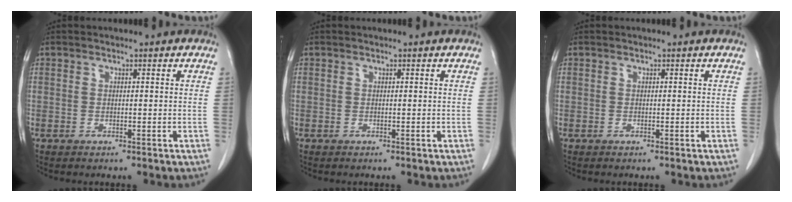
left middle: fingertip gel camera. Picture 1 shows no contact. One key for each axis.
{"total": 0.0}
{"total": 0.0}